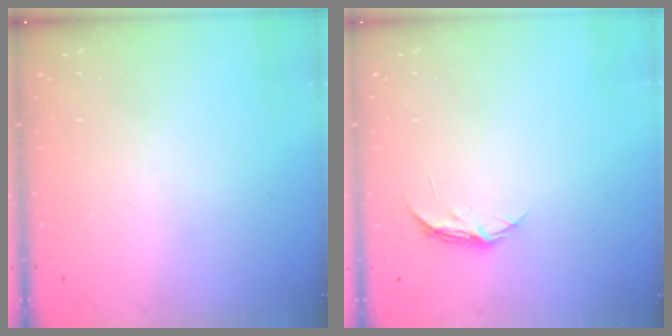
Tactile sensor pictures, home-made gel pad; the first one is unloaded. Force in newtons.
{"total": 4.5, "press": 4.5, "slide": 0.5}